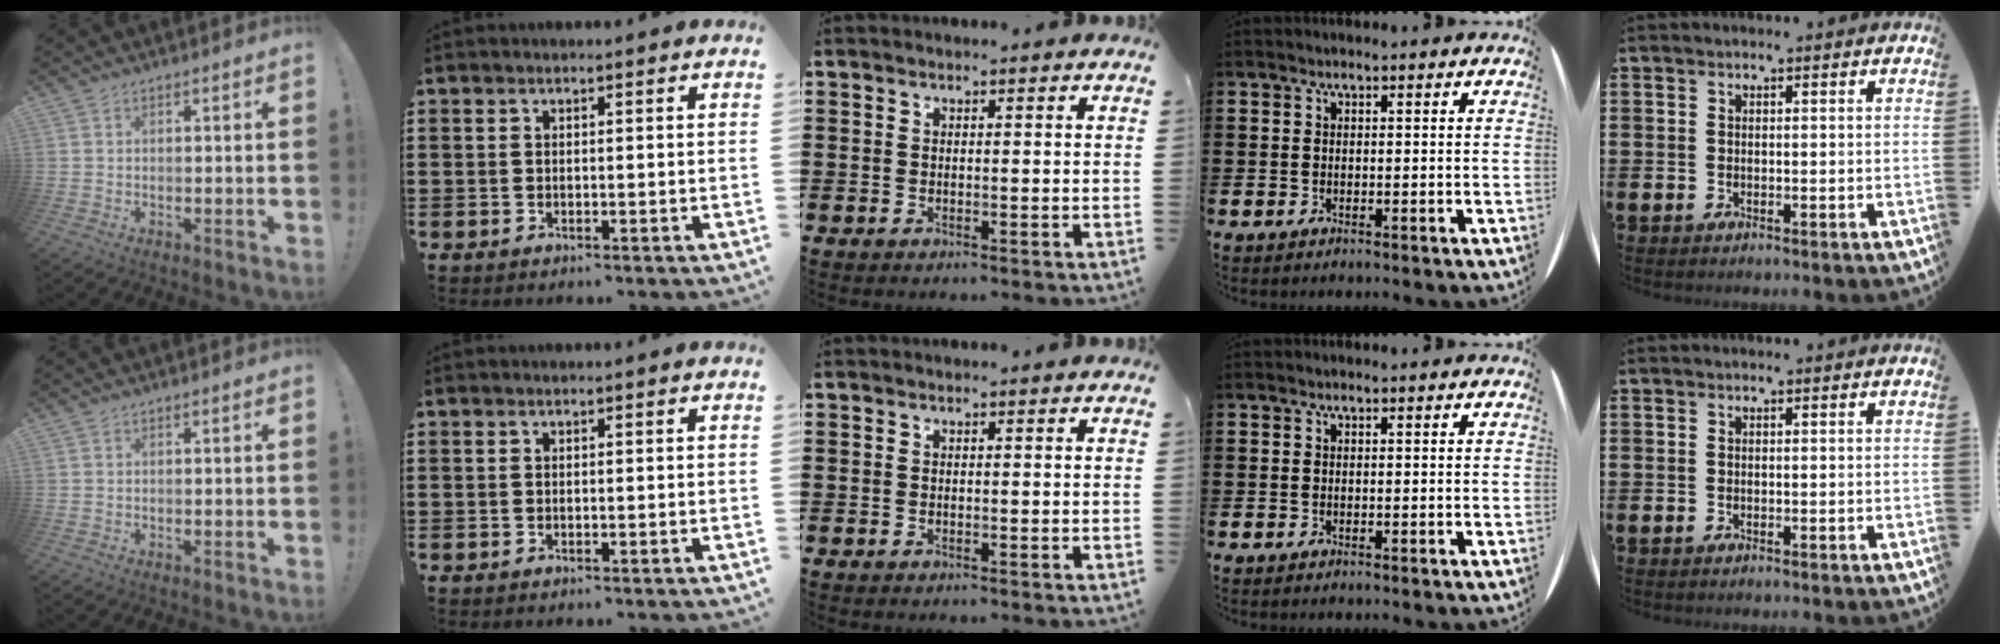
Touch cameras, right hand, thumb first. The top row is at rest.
{}